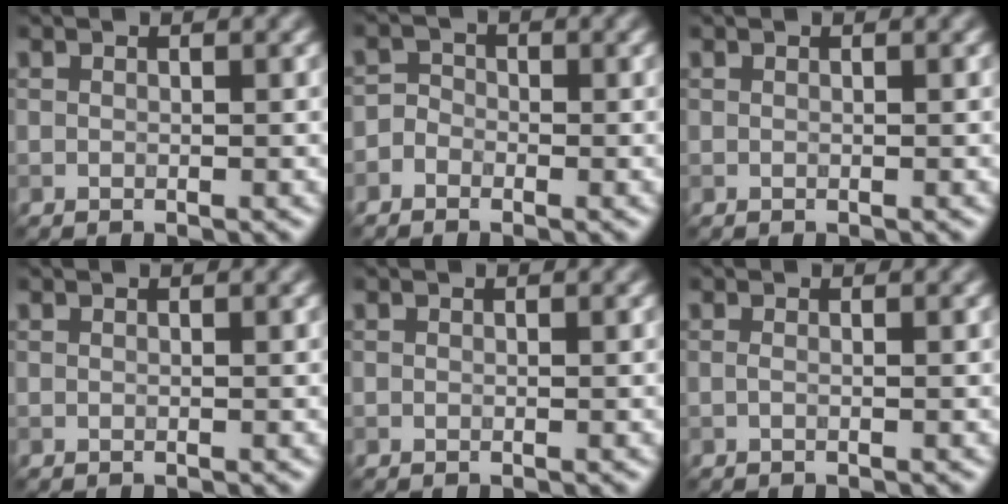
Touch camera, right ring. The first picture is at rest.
{"total": 1.7, "force": [-0.9, 1.4, 0.5], "torque": [0.006, 0.010, -0.024]}
{"total": 0.0}
{"total": 0.0}
{"total": 0.0}
{"total": 0.6, "force": [-0.1, 0.2, 0.5], "torque": [-0.011, -0.003, -0.005]}